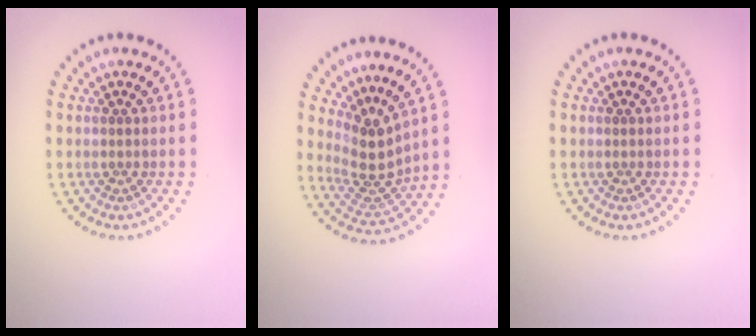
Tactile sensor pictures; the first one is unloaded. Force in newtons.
{"total": 3.6, "press": 2.6, "slide": 2.4}
{"total": 0.0}